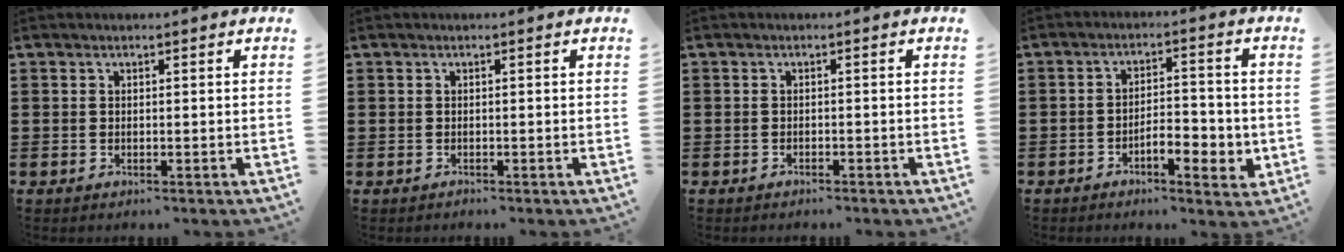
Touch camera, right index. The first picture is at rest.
{"total": 0.5, "force": [-0.3, 0.4, -0.1], "torque": [0.001, 0.004, -0.008]}
{"total": 0.8, "force": [-0.8, 0.2, 0.2], "torque": [-0.006, -0.001, -0.016]}
{"total": 5.4, "force": [-2.3, 2.1, 4.4], "torque": [-0.066, 0.006, -0.044]}